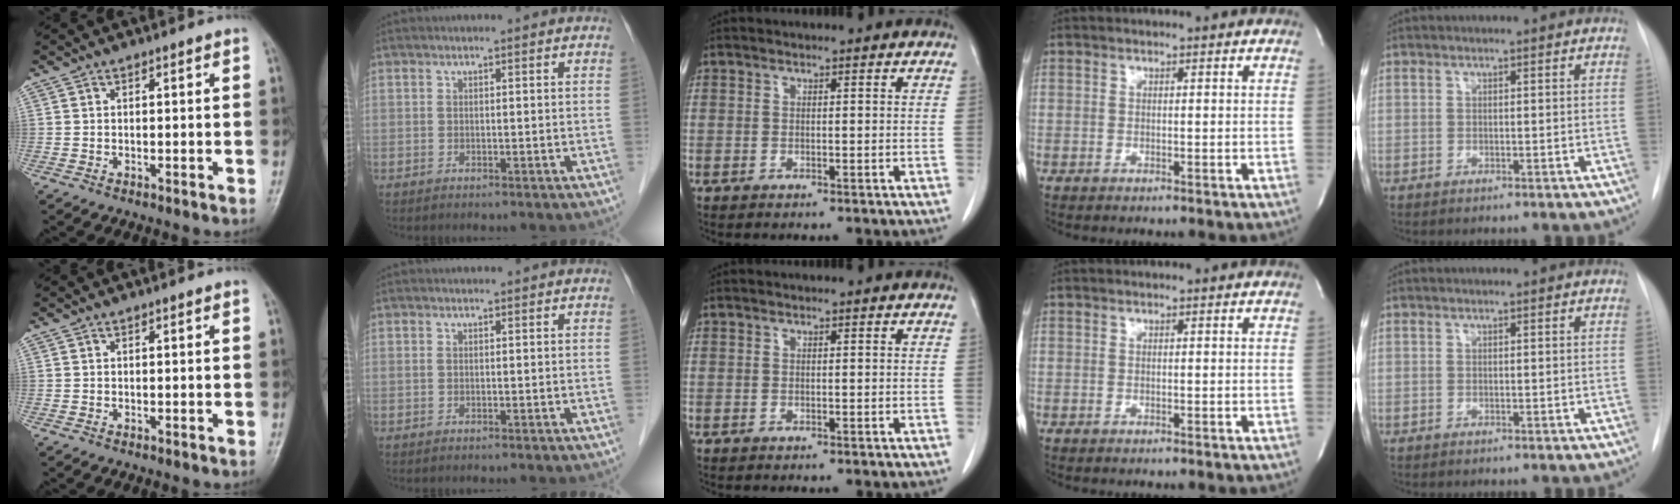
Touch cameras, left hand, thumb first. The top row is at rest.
{}